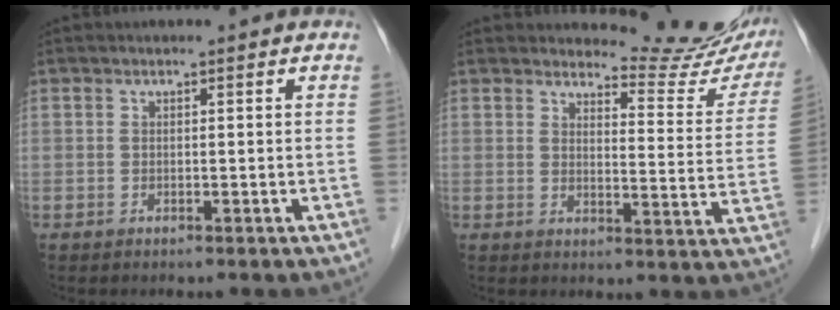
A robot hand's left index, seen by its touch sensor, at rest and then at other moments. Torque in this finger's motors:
{"motor_torque": [1.20, -0.94, 0.23, -0.01]}